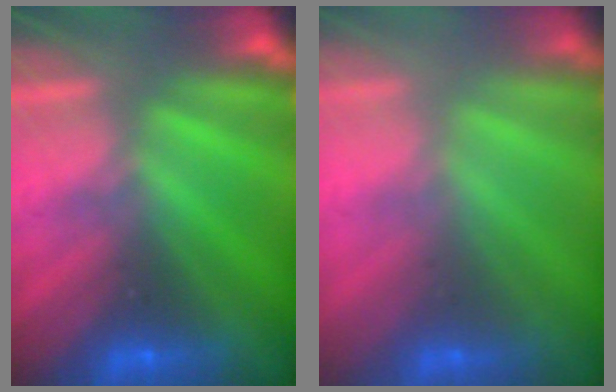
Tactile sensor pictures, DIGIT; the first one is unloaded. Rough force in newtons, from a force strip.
{"total": 2.0}